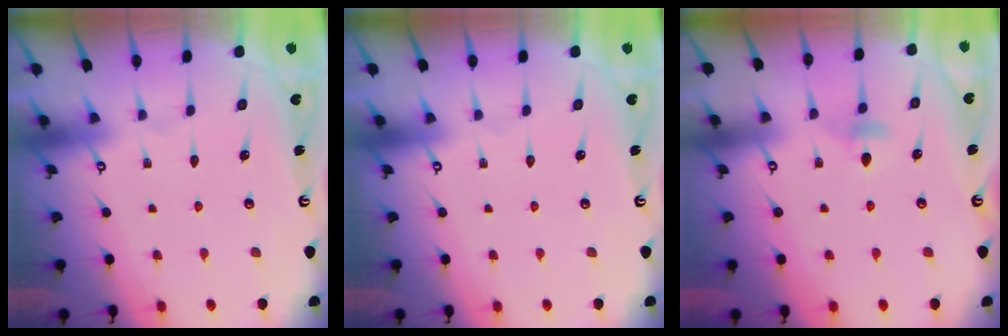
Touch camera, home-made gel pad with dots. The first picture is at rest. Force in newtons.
{"total": 0.0}
{"total": 5.1, "press": 5.0, "slide": 0.9}